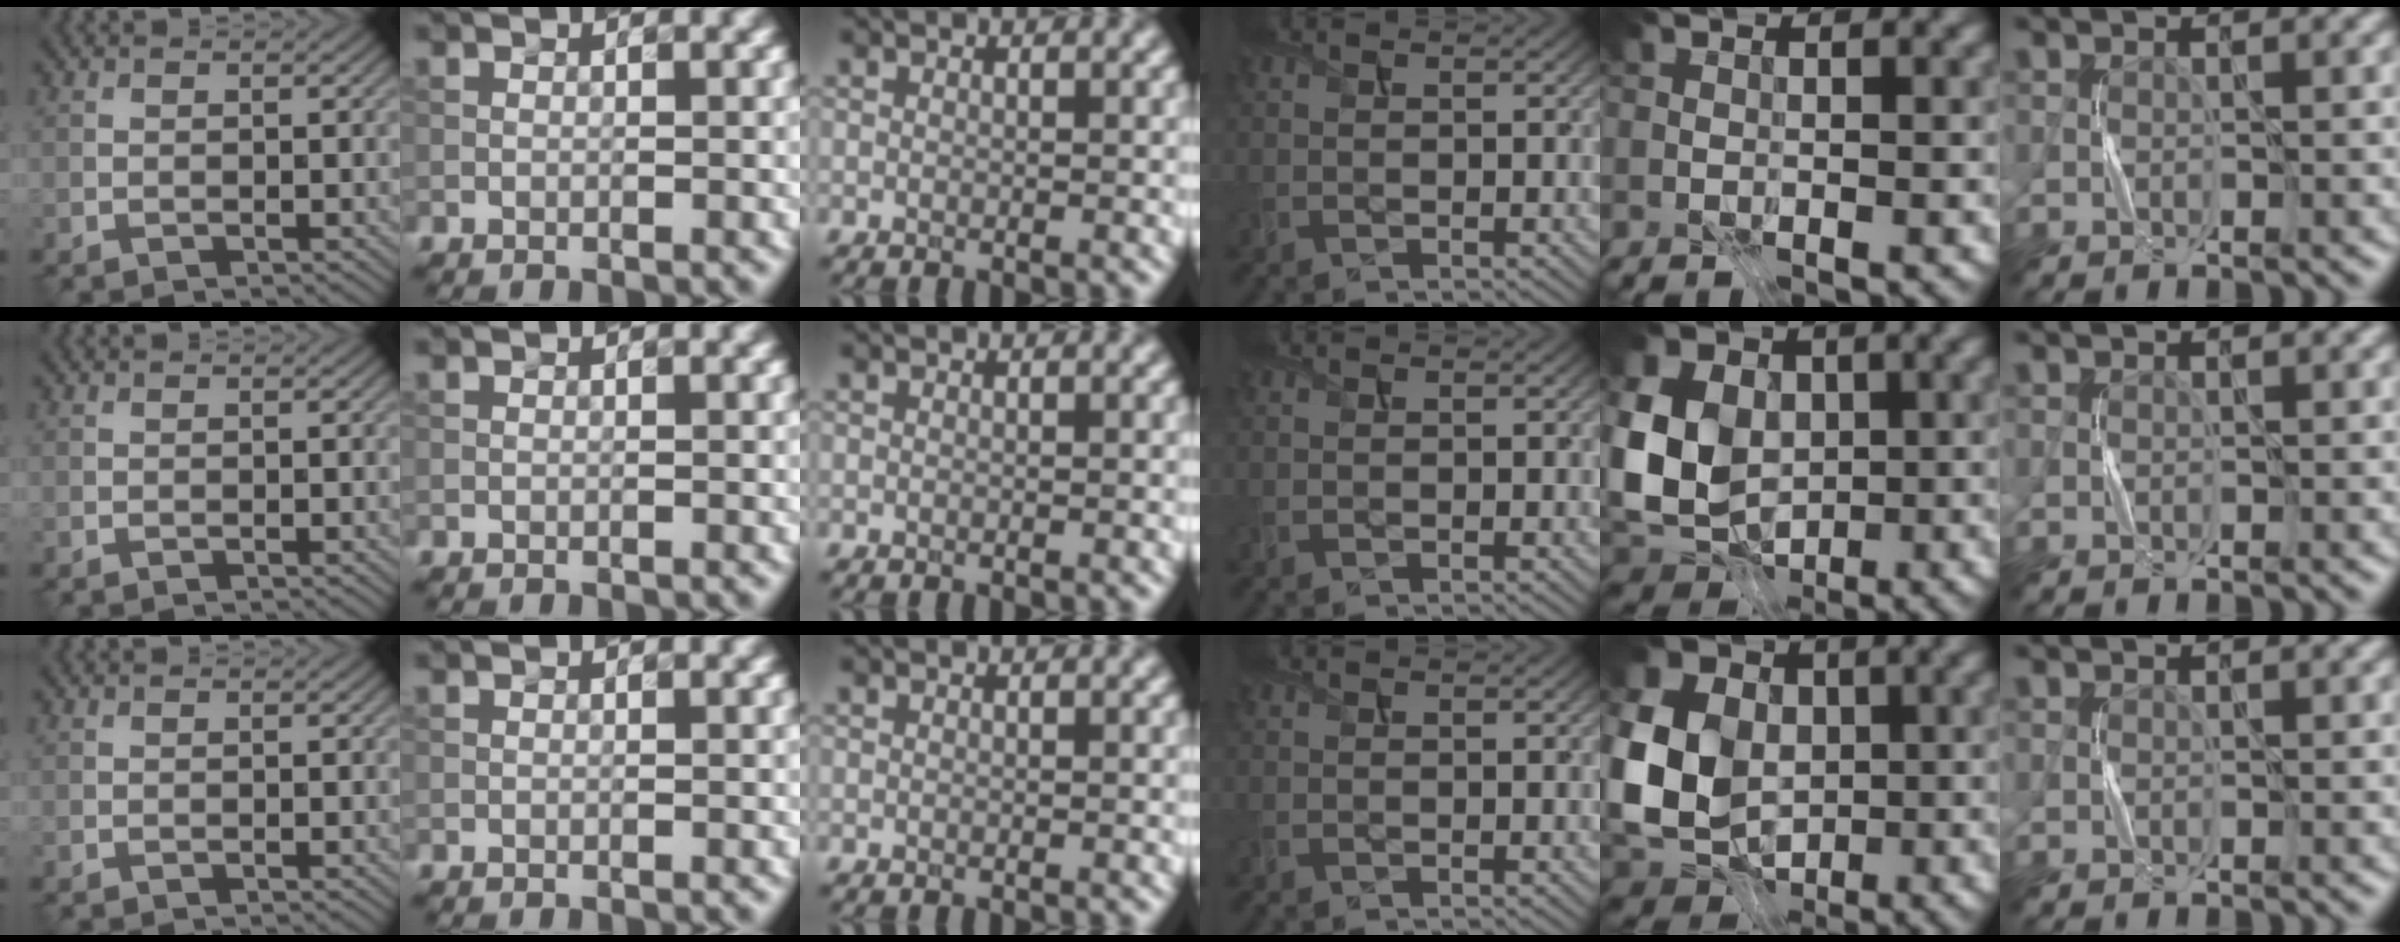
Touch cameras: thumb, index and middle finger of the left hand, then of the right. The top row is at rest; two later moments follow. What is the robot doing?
{"motion": "press", "object": "calculator"}